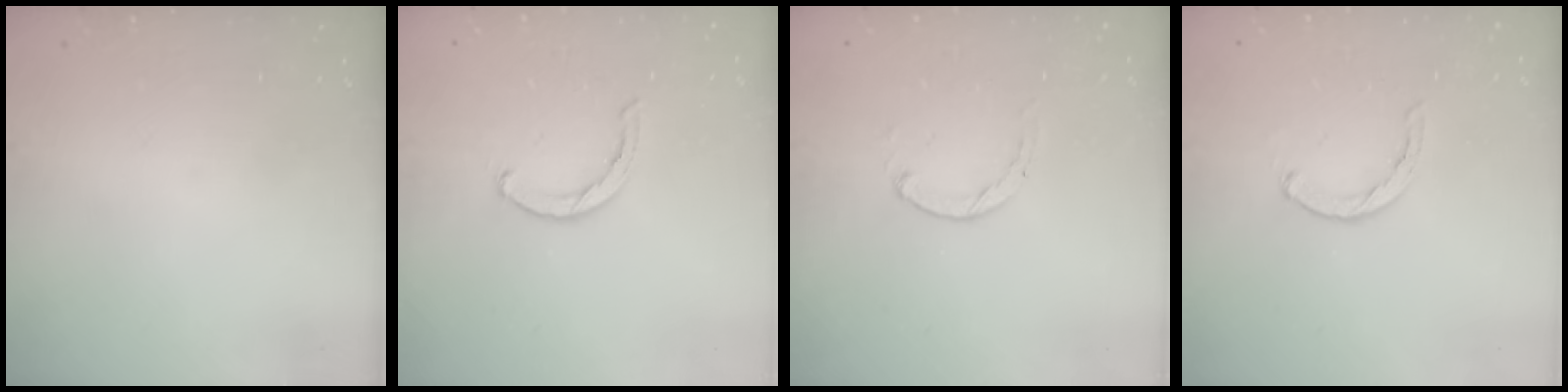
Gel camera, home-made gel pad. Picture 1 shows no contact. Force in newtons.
{"total": 2.3, "press": 2.2, "slide": 0.5}
{"total": 0.7, "press": 0.6, "slide": 0.2}
{"total": 1.1, "press": 1.1, "slide": 0.2}